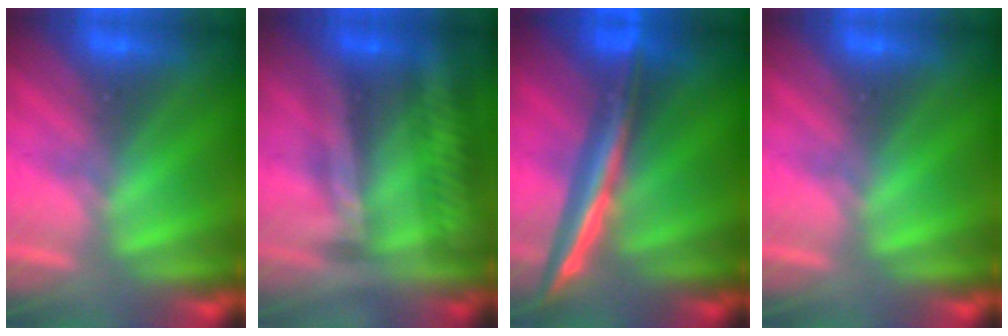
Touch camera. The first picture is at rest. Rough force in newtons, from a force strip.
{"total": 2.4}
{"total": 2.8}
{"total": 0.0}